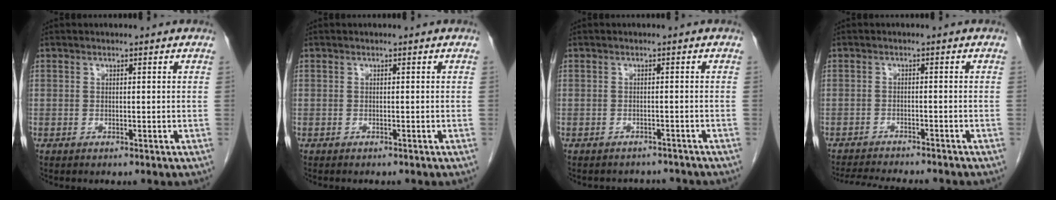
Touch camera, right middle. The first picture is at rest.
{"total": 1.0, "force": [-0.9, 0.3, 0.4], "torque": [-0.009, -0.002, -0.011]}
{"total": 4.0, "force": [-3.7, 1.5, -0.1], "torque": [0.003, 0.005, -0.045]}
{"total": 10.1, "force": [-9.3, 1.1, 3.8], "torque": [-0.057, -0.011, -0.130]}